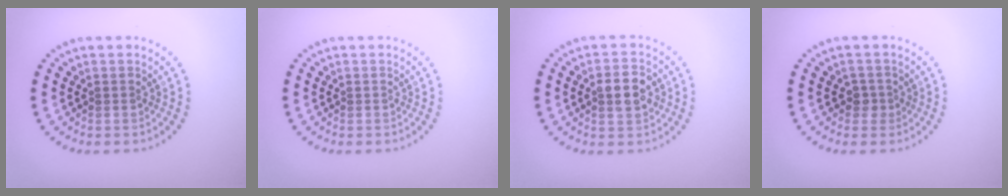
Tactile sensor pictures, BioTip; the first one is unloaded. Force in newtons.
{"total": 0.0}
{"total": 3.6, "press": 3.6, "slide": 0.2}
{"total": 1.3, "press": 0.9, "slide": 0.9}